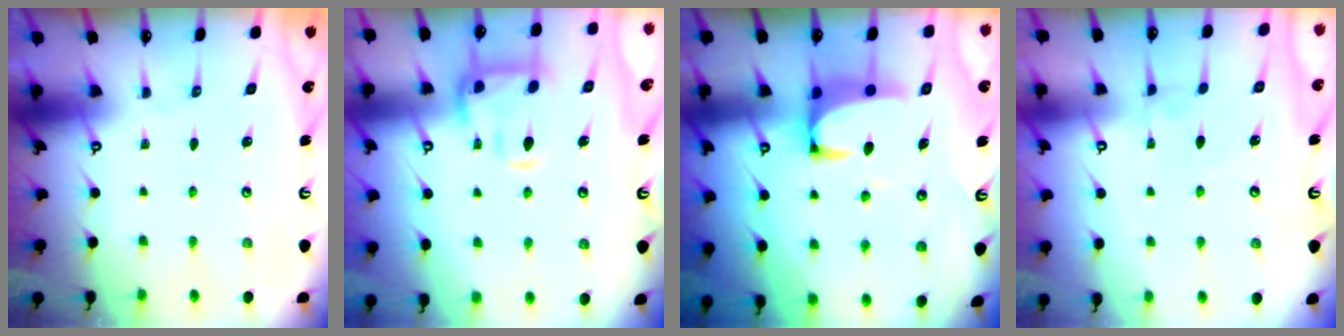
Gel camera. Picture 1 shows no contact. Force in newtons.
{"total": 5.6, "press": 5.4, "slide": 1.5}
{"total": 3.6, "press": 3.4, "slide": 1.0}
{"total": 4.0, "press": 4.0, "slide": 0.2}